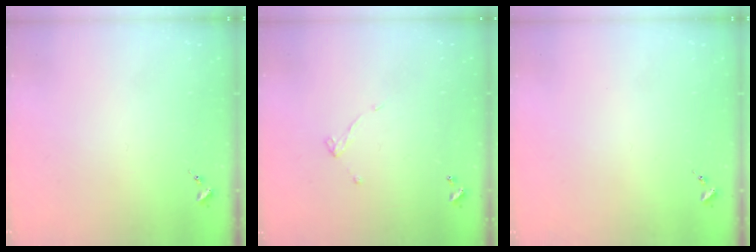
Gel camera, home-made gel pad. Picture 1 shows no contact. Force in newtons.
{"total": 4.4, "press": 4.4, "slide": 0.2}
{"total": 0.0}